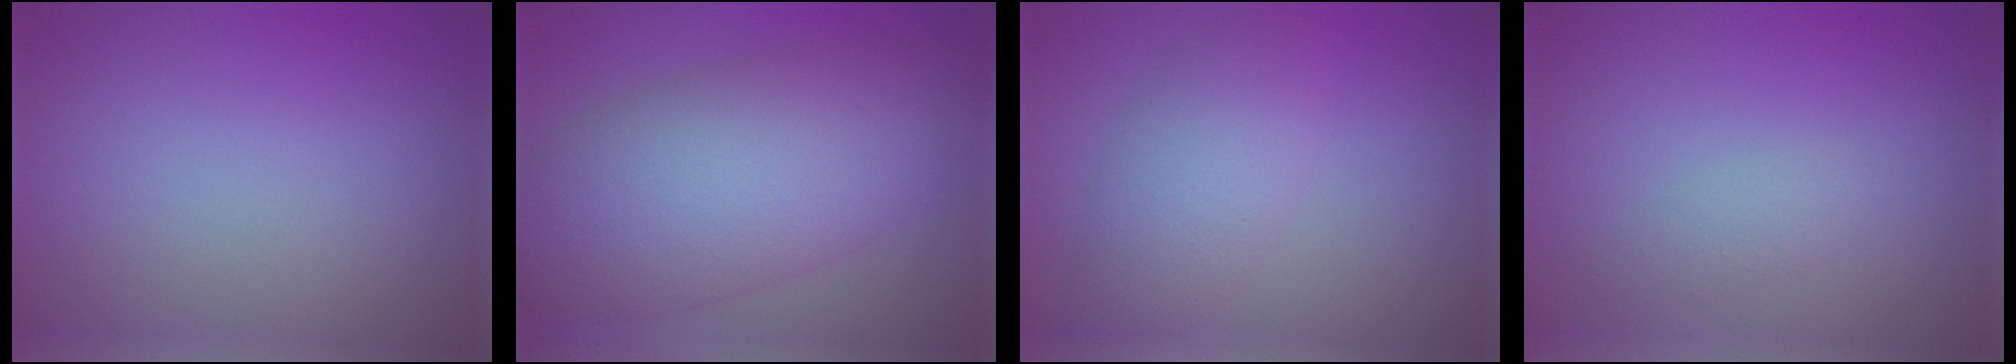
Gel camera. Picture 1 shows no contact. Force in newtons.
{"total": 11.6, "press": 11.6, "slide": 0.4}
{"total": 4.5, "press": 4.5, "slide": 0.2}
{"total": 1.3, "press": 1.3, "slide": 0.0}